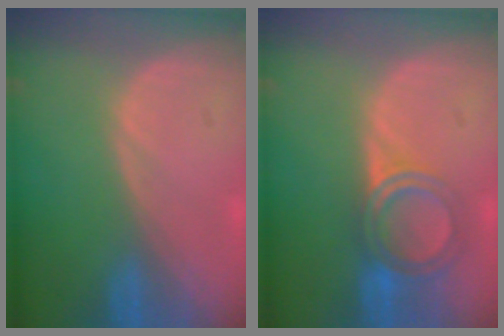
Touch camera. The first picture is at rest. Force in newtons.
{"total": 5.8, "press": 5.3, "slide": 2.4}